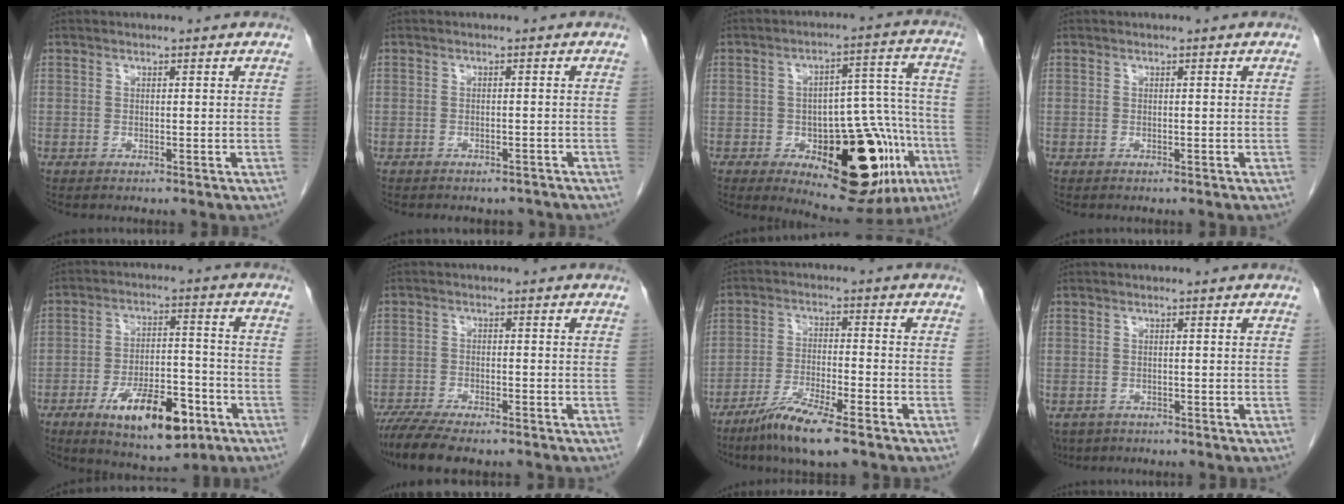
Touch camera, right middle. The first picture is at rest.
{"total": 4.9, "force": [-4.3, 2.0, 1.0], "torque": [-0.010, 0.006, -0.046]}
{"total": 23.2, "force": [-9.2, 8.1, 19.7], "torque": [-0.233, 0.016, -0.112]}
{"total": 0.0}
{"total": 13.5, "force": [-6.8, 5.1, 10.5], "torque": [-0.168, 0.000, -0.102]}
{"total": 9.5, "force": [-7.7, 2.3, 5.0], "torque": [-0.084, -0.013, -0.126]}
{"total": 8.9, "force": [-6.2, 0.7, 6.4], "torque": [-0.124, -0.022, -0.113]}
{"total": 3.7, "force": [-2.3, 2.7, 1.1], "torque": [-0.020, -0.003, -0.033]}